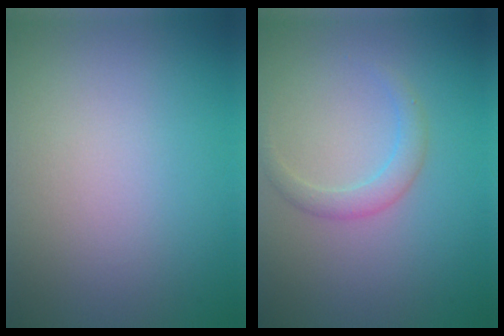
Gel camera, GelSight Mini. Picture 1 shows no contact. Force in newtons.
{"total": 1.8, "press": 1.8, "slide": 0.1}